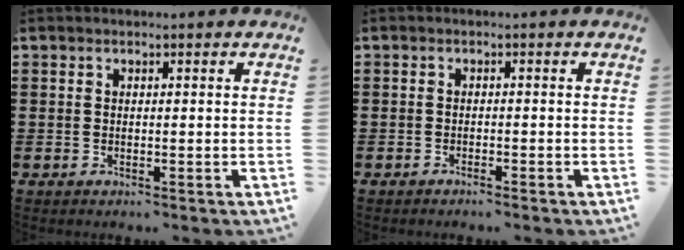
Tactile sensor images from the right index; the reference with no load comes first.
{"total": 0.9, "force": [-0.9, 0.0, 0.2], "torque": [-0.006, -0.001, -0.019]}